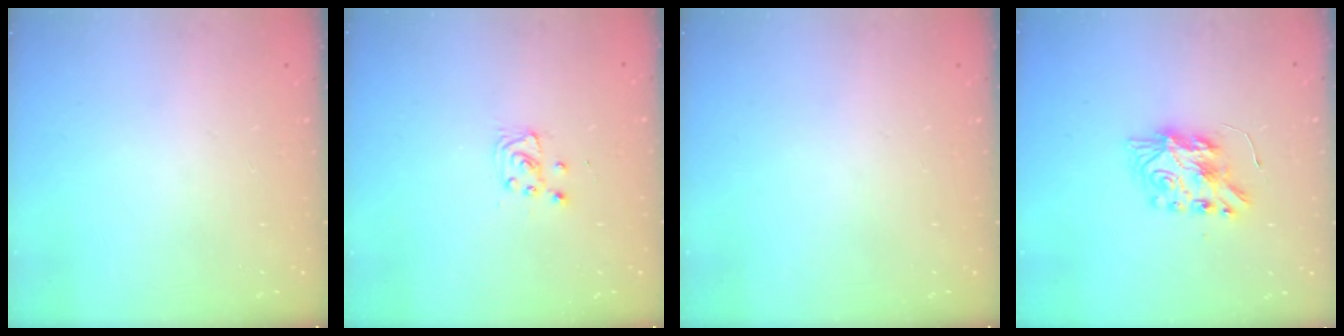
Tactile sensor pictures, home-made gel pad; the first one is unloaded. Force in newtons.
{"total": 4.4, "press": 4.4, "slide": 0.5}
{"total": 0.0}
{"total": 8.4, "press": 8.4, "slide": 0.7}